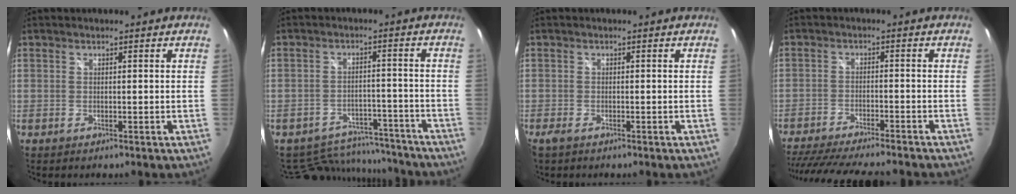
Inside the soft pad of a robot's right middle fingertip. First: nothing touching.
{"total": 12.8, "force": [-11.1, 5.7, 2.7], "torque": [-0.068, 0.022, -0.134]}
{"total": 1.6, "force": [-1.2, 0.7, 0.7], "torque": [-0.017, -0.005, -0.024]}
{"total": 17.8, "force": [-15.4, 2.8, 8.4], "torque": [-0.170, -0.030, -0.238]}